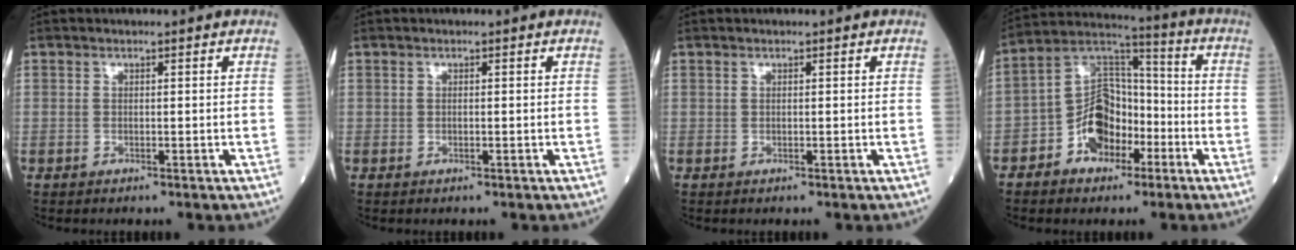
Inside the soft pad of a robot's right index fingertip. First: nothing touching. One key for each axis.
{"total": 0.0}
{"total": 0.0}
{"total": 10.6, "fx": -4.6, "fy": 7.3, "fz": 6.2, "tx": -0.132, "ty": 0.033, "tz": -0.081}